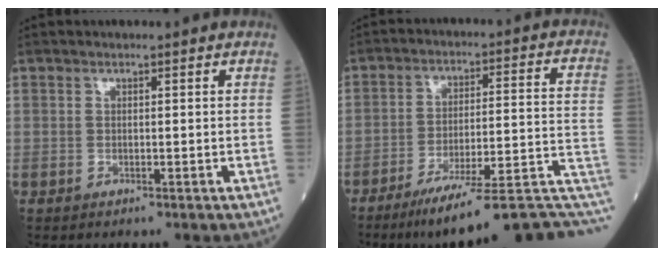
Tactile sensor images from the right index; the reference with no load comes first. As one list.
[{"total": 20.0, "force": [-15.0, 1.6, 13.2], "torque": [-0.116, 0.029, -0.219]}]